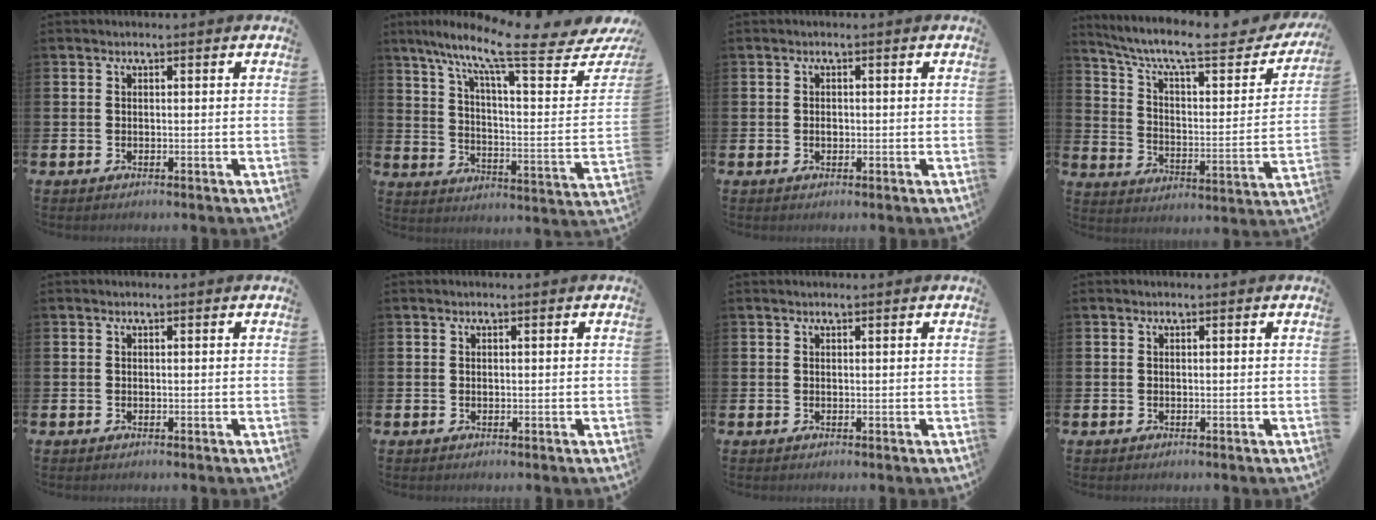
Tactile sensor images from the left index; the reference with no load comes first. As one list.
[{"total": 11.9, "force": [9.0, 1.8, 7.5], "torque": [-0.142, -0.078, 0.136]}, {"total": 0.8, "force": [-0.1, 0.6, 0.6], "torque": [-0.004, 0.001, -0.005]}, {"total": 9.0, "force": [7.3, 2.1, 4.8], "torque": [-0.112, -0.053, 0.115]}, {"total": 0.0}, {"total": 0.0}, {"total": 0.0}, {"total": 0.0}]